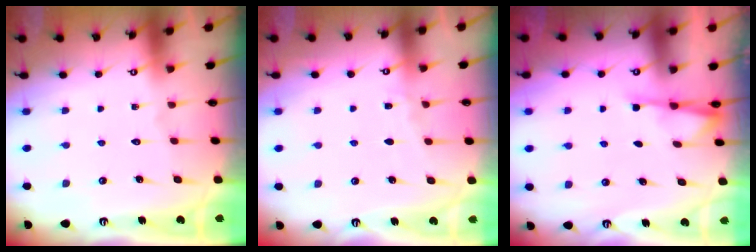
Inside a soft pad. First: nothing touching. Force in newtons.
{"total": 3.5, "press": 3.5, "slide": 0.6}
{"total": 2.4, "press": 2.3, "slide": 0.4}